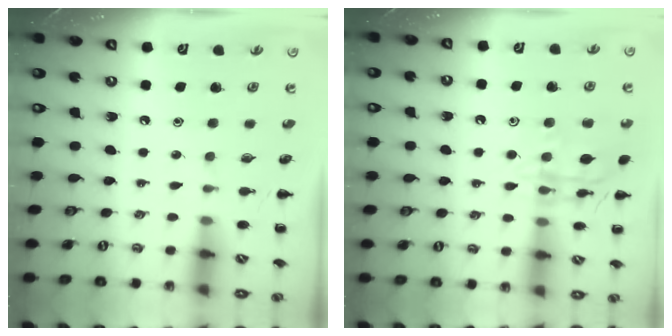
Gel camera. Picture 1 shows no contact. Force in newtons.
{"total": 13.9, "press": 13.9, "slide": 0.9}